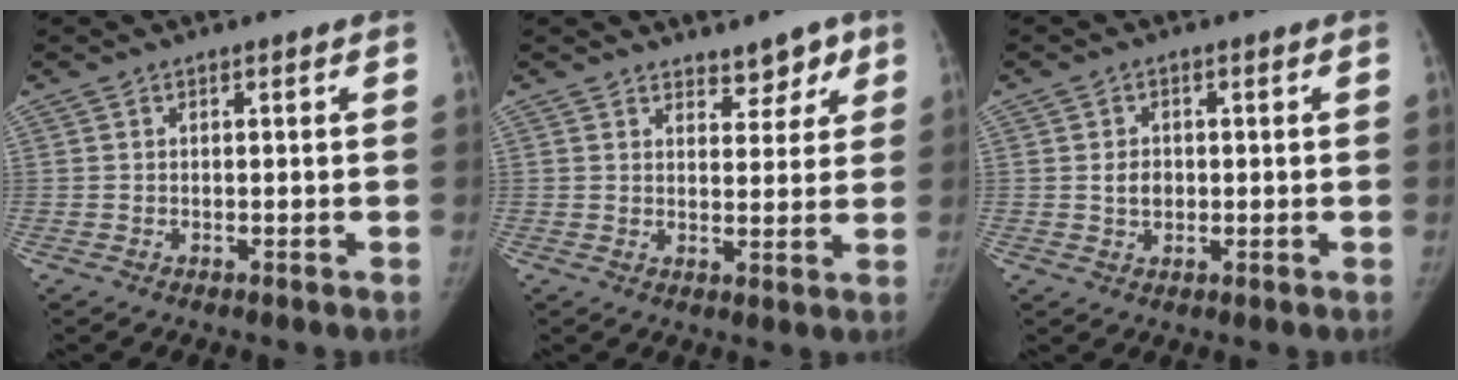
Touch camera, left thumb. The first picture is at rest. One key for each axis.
{"total": 5.1, "fx": 3.8, "fy": 2.7, "fz": 2.0, "tx": 0.010, "ty": -0.023, "tz": 0.054}
{"total": 3.3, "fx": 0.1, "fy": 2.7, "fz": 2.0, "tx": -0.022, "ty": 0.000, "tz": 0.003}